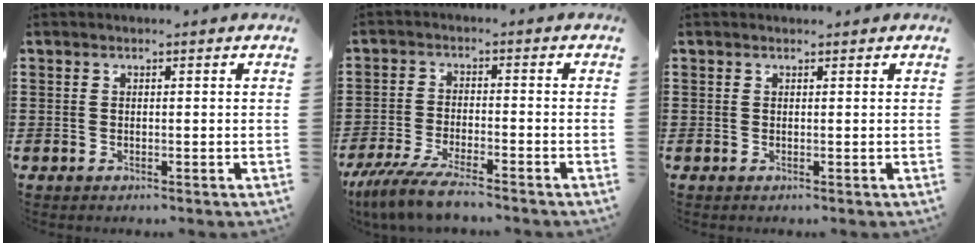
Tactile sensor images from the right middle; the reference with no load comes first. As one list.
[{"total": 6.2, "force": [-5.4, 0.5, 3.0], "torque": [-0.075, -0.013, -0.107]}, {"total": 0.0}]